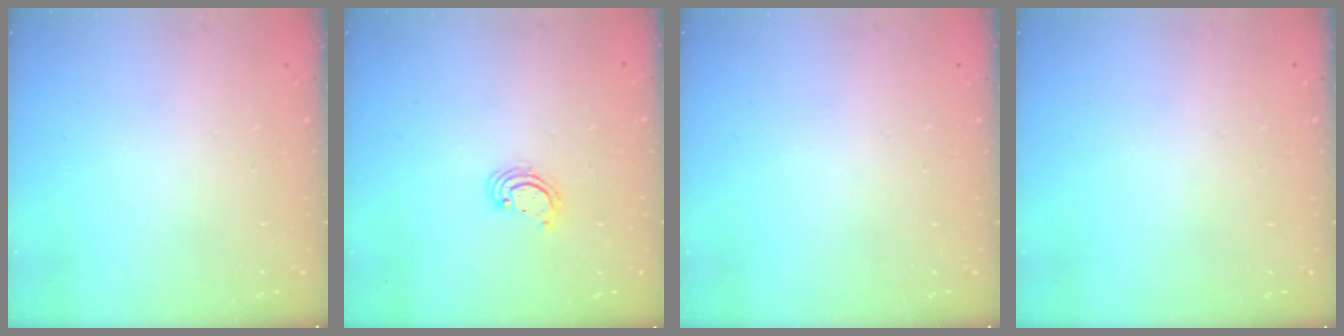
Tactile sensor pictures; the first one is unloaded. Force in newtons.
{"total": 2.8, "press": 2.8, "slide": 0.2}
{"total": 0.0}
{"total": 0.0}